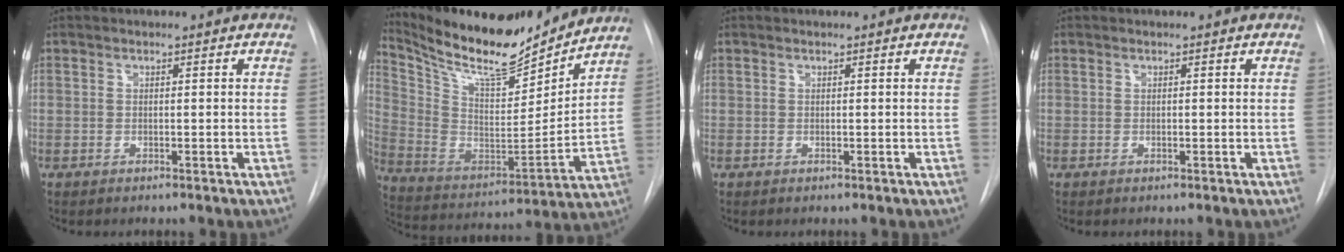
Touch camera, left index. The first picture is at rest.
{"total": 20.2, "force": [18.1, 3.1, 8.4], "torque": [-0.166, -0.017, 0.306]}
{"total": 0.0}
{"total": 0.0}